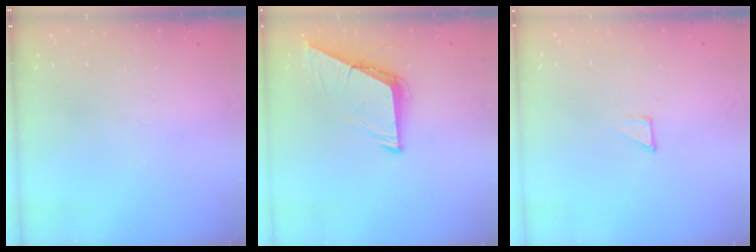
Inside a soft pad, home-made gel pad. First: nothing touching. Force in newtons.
{"total": 8.6, "press": 8.5, "slide": 0.8}
{"total": 1.6, "press": 1.6, "slide": 0.1}